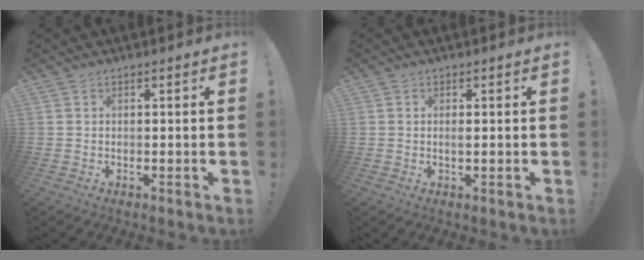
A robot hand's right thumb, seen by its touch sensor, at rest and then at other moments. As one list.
[{"total": 1.0, "force": [-0.1, 0.1, 1.0], "torque": [-0.017, -0.001, -0.003]}]